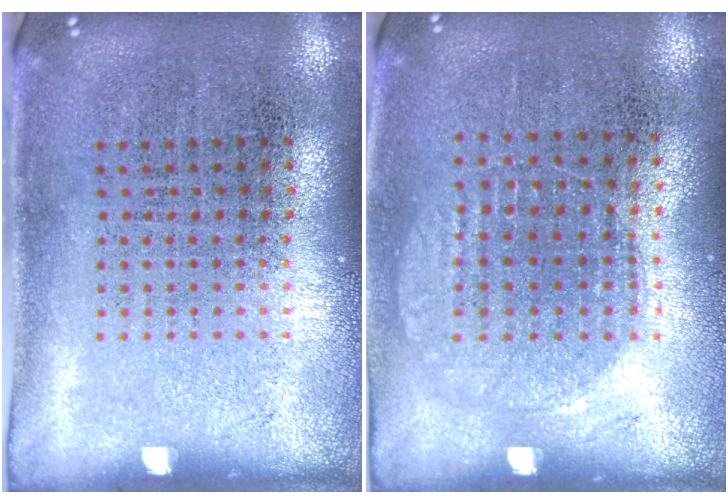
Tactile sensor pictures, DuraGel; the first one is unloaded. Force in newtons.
{"total": 0.9, "press": 0.8, "slide": 0.4}